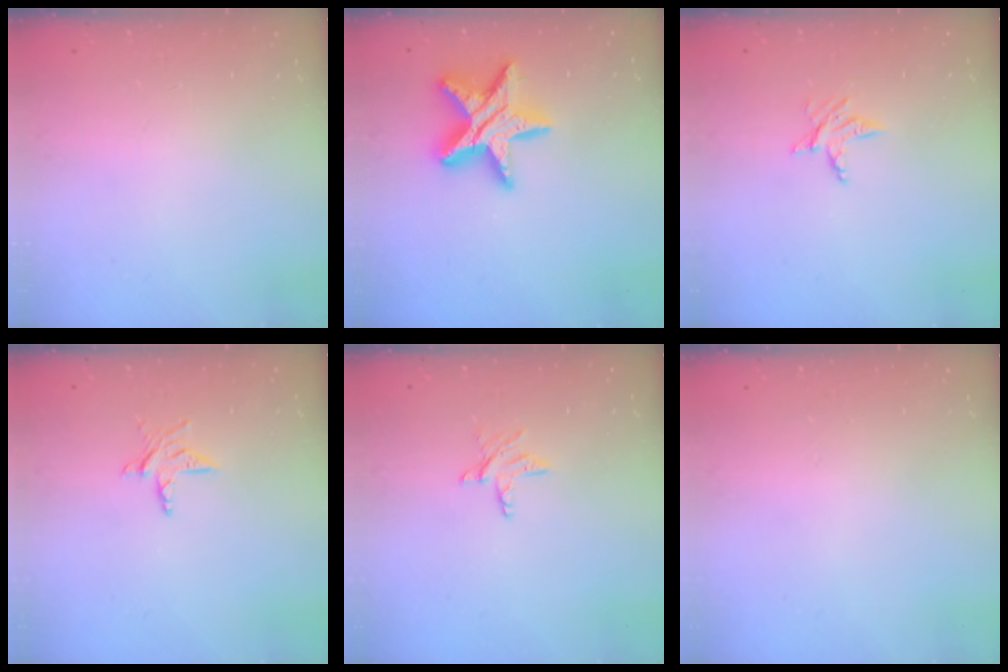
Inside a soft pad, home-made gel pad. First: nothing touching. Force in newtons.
{"total": 16.3, "press": 16.2, "slide": 1.2}
{"total": 3.5, "press": 3.5, "slide": 0.4}
{"total": 5.2, "press": 5.2, "slide": 0.3}
{"total": 3.9, "press": 3.9, "slide": 0.4}
{"total": 0.0}